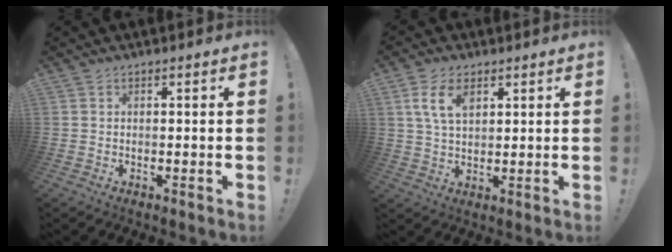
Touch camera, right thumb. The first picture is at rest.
{"total": 8.2, "force": [3.7, 4.6, 5.7], "torque": [-0.109, -0.002, 0.067]}